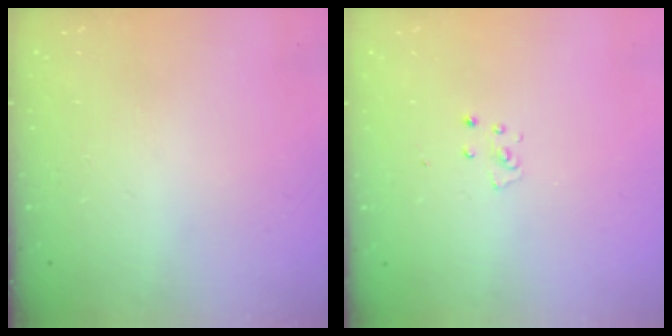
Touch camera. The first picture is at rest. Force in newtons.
{"total": 2.6, "press": 2.6, "slide": 0.2}